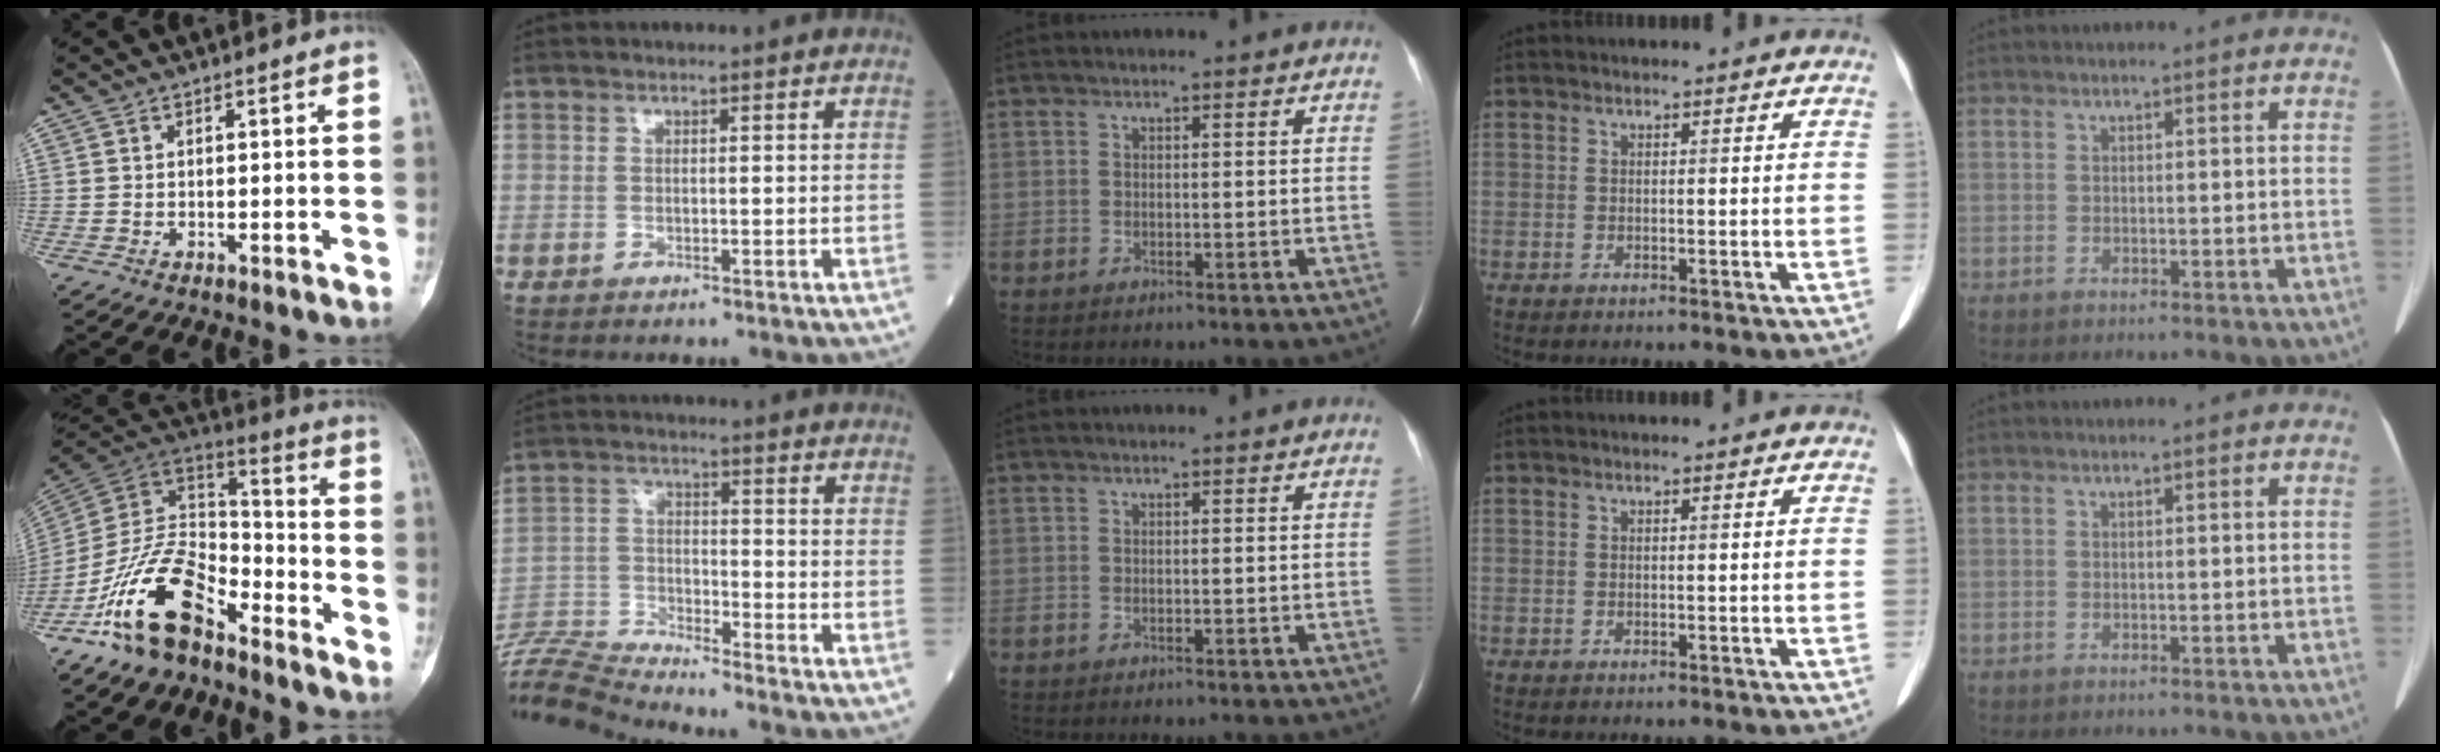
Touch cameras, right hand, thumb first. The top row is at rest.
{"thumb": {"total": 18.5, "force": [-11.5, 9.2, 11.3], "torque": [-0.189, 0.092, -0.217]}, "index": {"total": 11.3, "force": [-11.2, -1.4, 1.1], "torque": [-0.018, 0.007, -0.216]}}